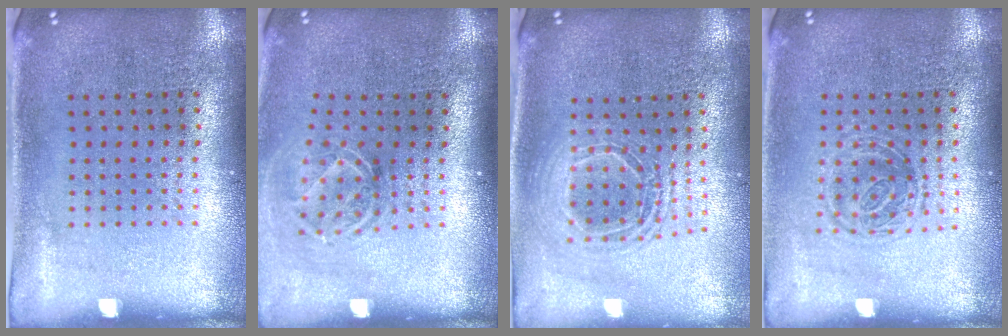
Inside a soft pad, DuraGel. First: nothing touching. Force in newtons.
{"total": 1.7, "press": 1.3, "slide": 1.2}
{"total": 1.7, "press": 1.4, "slide": 0.9}
{"total": 1.3, "press": 1.0, "slide": 0.8}